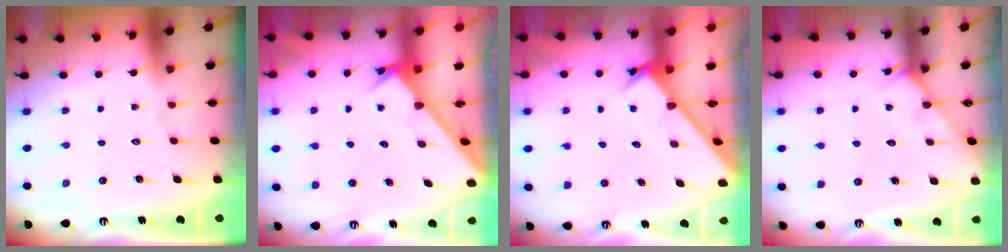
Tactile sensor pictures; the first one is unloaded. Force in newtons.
{"total": 2.4, "press": 2.4, "slide": 0.2}
{"total": 2.4, "press": 2.4, "slide": 0.1}
{"total": 3.8, "press": 3.8, "slide": 0.4}